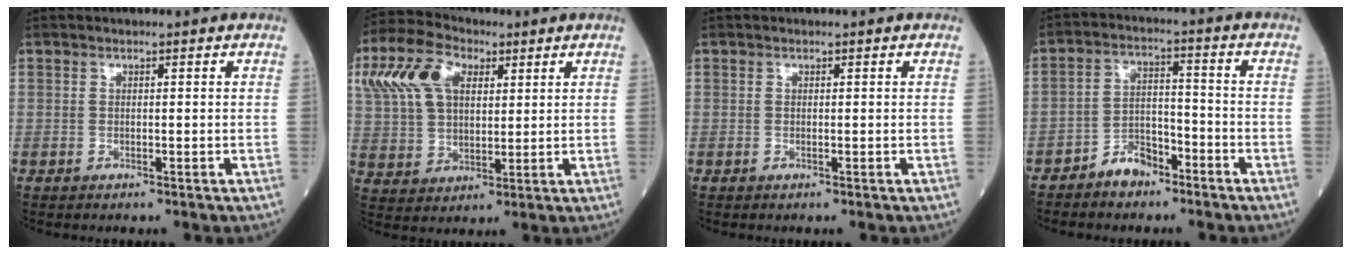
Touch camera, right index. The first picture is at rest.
{"total": 14.4, "force": [6.1, 8.7, 9.8], "torque": [-0.233, 0.035, 0.118]}
{"total": 0.0}
{"total": 5.5, "force": [-4.1, 2.8, 2.3], "torque": [-0.040, 0.015, -0.076]}